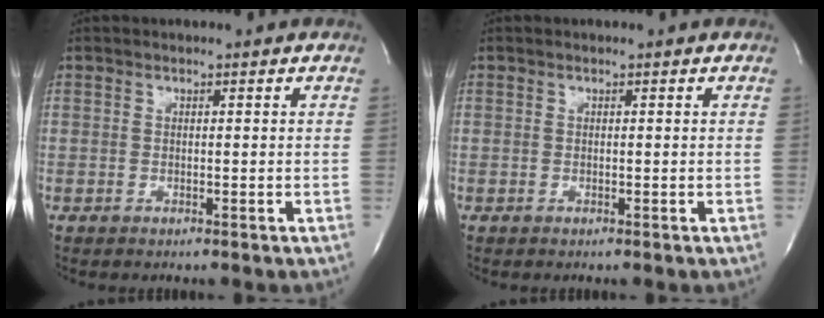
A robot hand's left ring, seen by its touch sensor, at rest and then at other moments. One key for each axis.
{"total": 0.0}